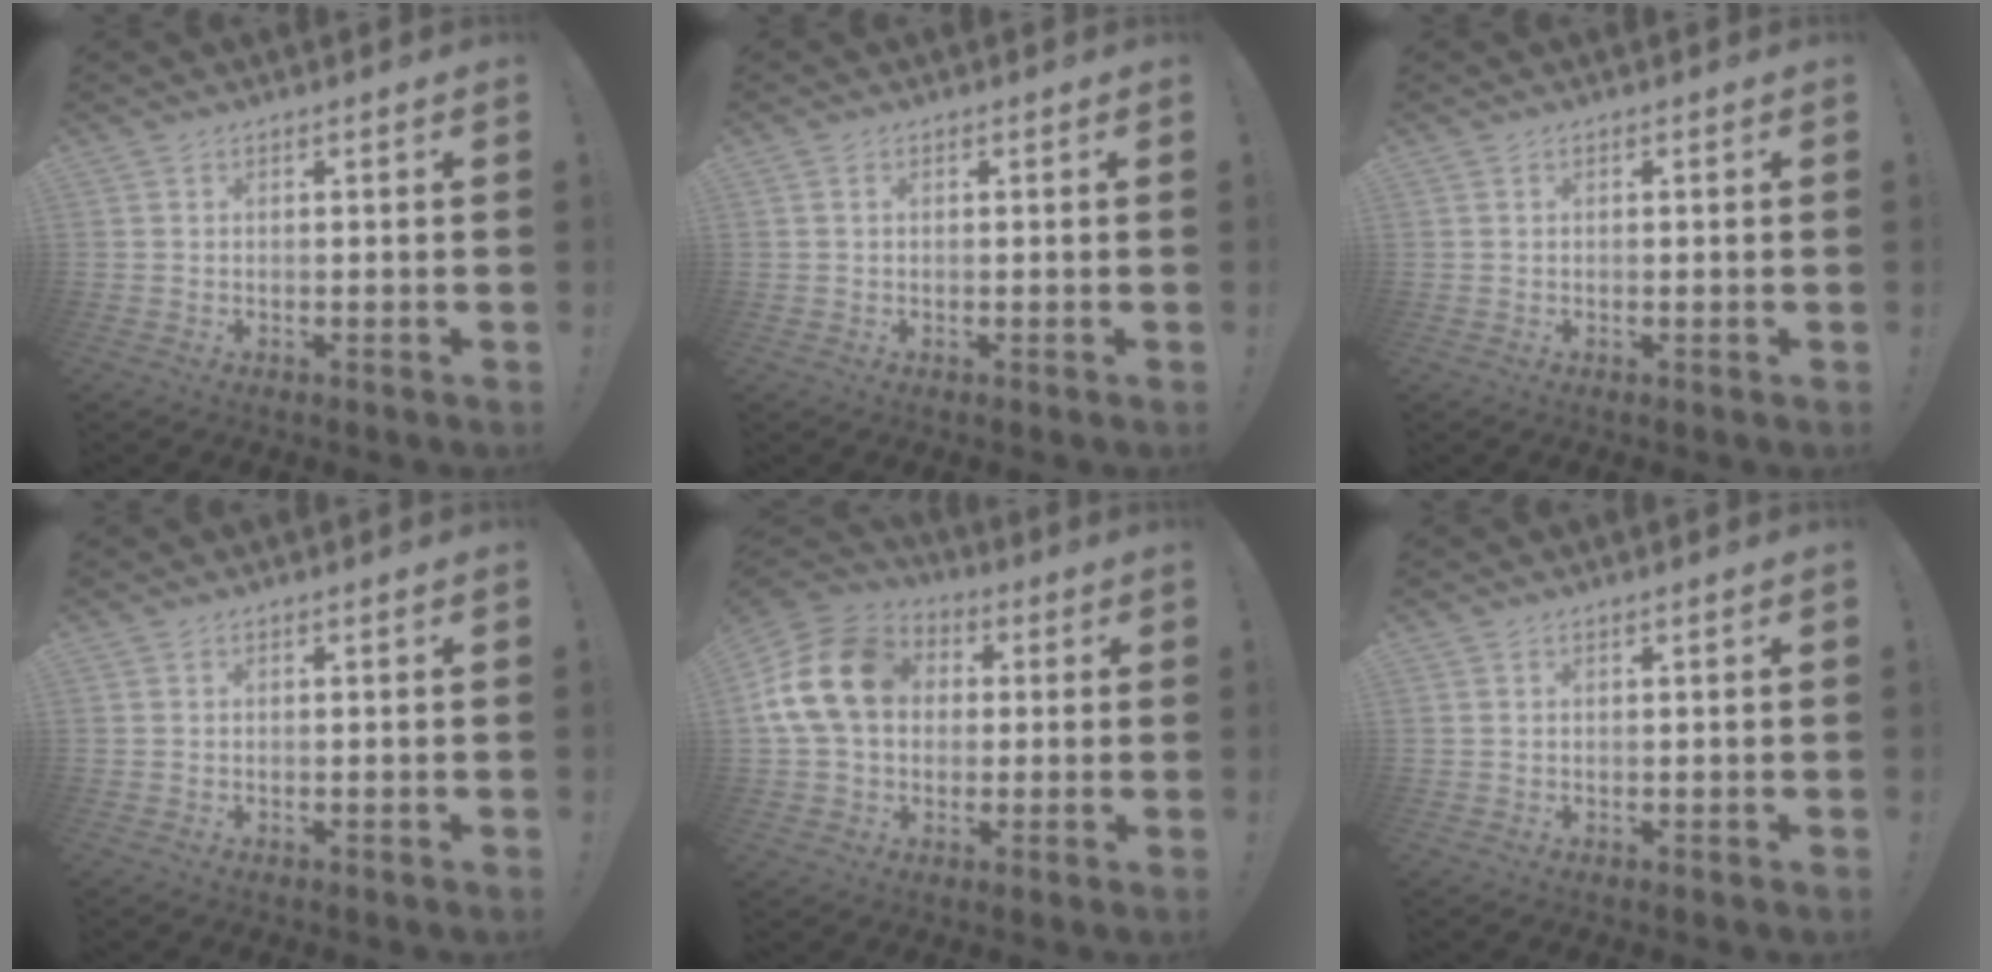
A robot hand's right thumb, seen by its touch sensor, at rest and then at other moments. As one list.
[{"total": 0.6, "force": [0.1, 0.5, 0.3], "torque": [-0.010, 0.005, 0.002]}, {"total": 0.0}, {"total": 0.0}, {"total": 17.9, "force": [3.1, 14.0, 10.8], "torque": [-0.198, 0.013, 0.062]}, {"total": 0.5, "force": [0.2, -0.3, 0.3], "torque": [-0.005, 0.000, 0.003]}]